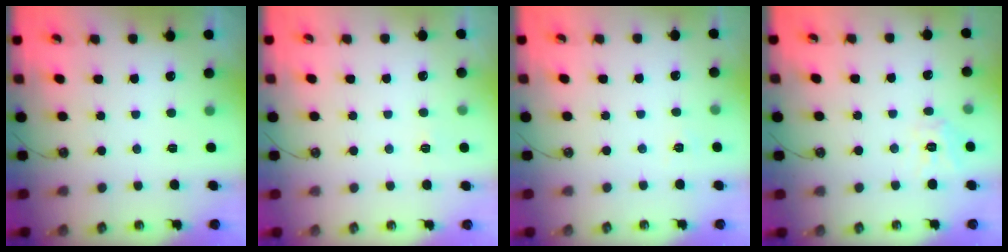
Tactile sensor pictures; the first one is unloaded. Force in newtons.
{"total": 3.5, "press": 3.5, "slide": 0.5}
{"total": 2.6, "press": 2.6, "slide": 0.3}
{"total": 9.1, "press": 9.1, "slide": 0.8}